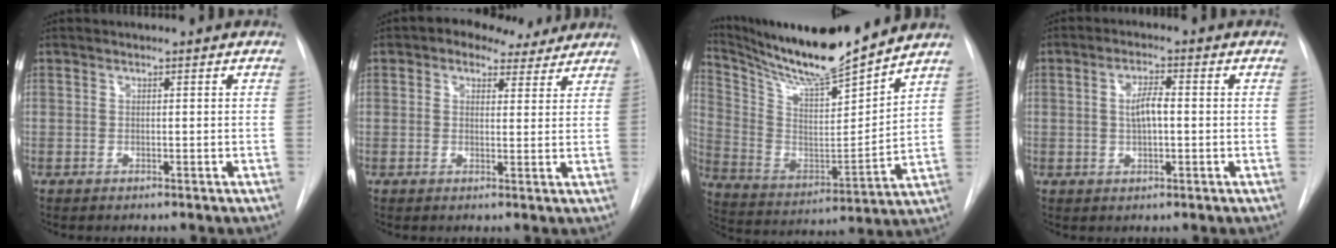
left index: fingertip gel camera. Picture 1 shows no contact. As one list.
[{"total": 6.5, "force": [4.7, 3.8, 2.6], "torque": [-0.028, 0.018, 0.055]}, {"total": 17.3, "force": [15.7, 0.1, 7.3], "torque": [-0.147, -0.026, 0.275]}, {"total": 3.9, "force": [-0.4, 1.1, 3.8], "torque": [-0.072, 0.000, -0.008]}]